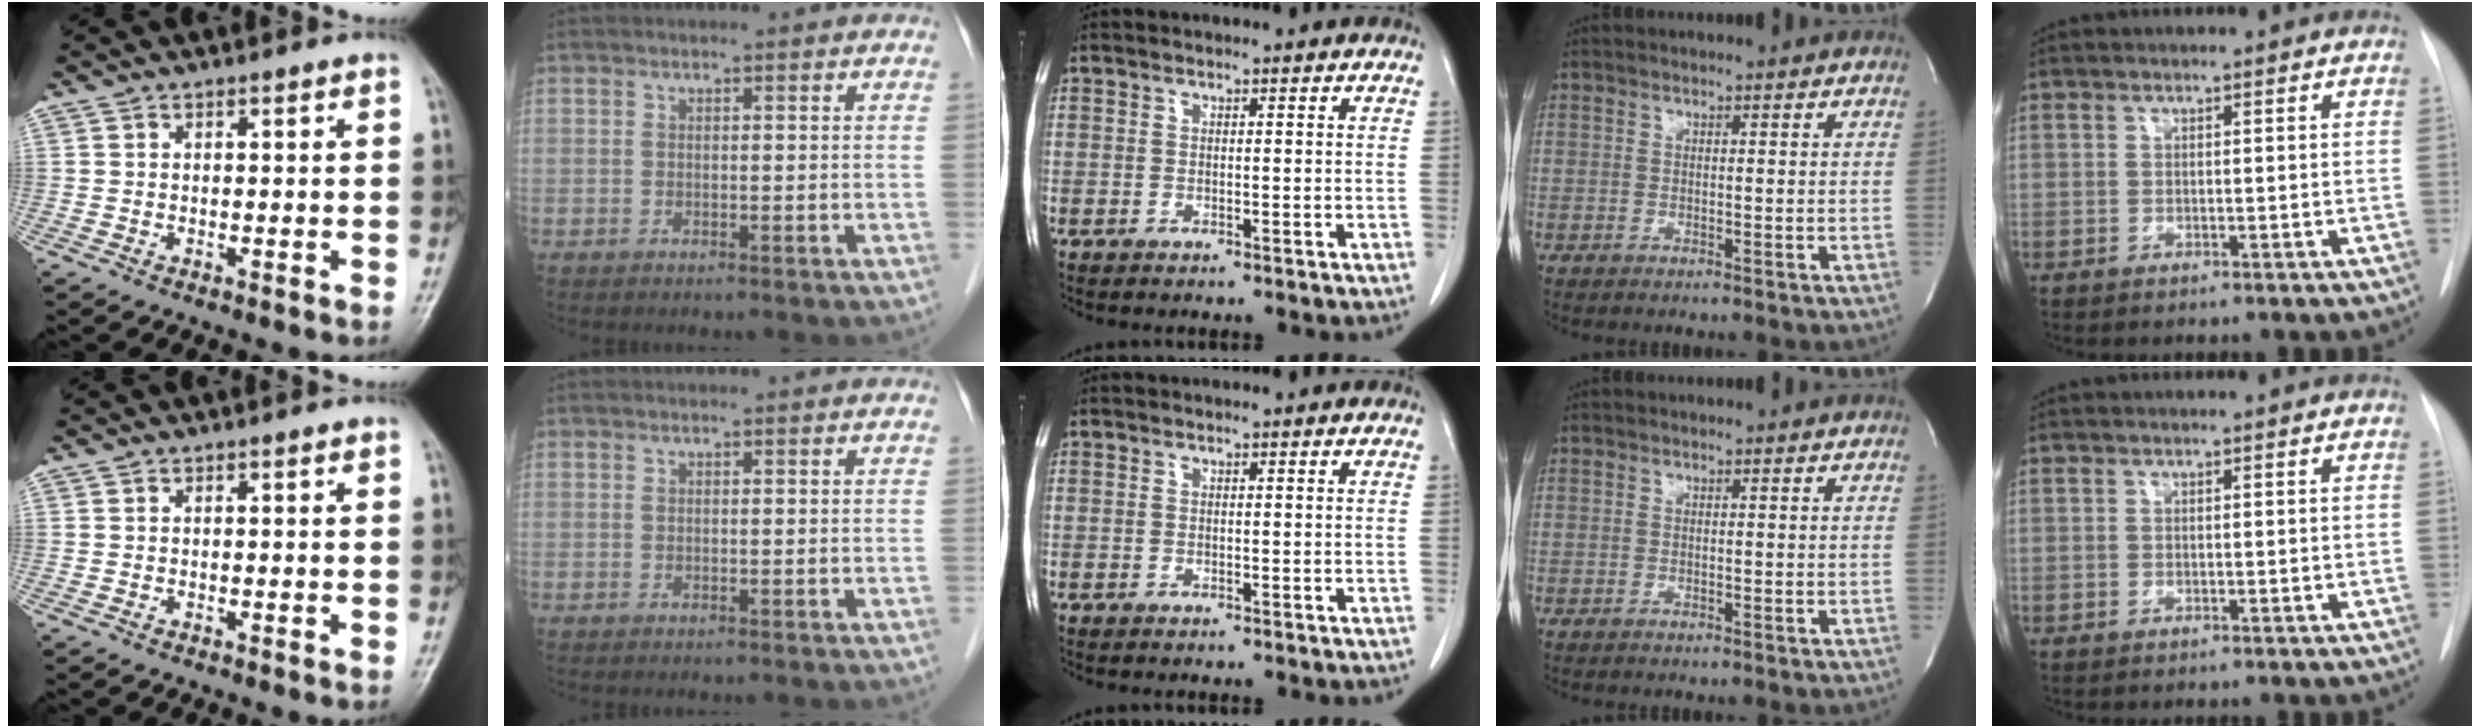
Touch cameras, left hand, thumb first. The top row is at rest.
{}